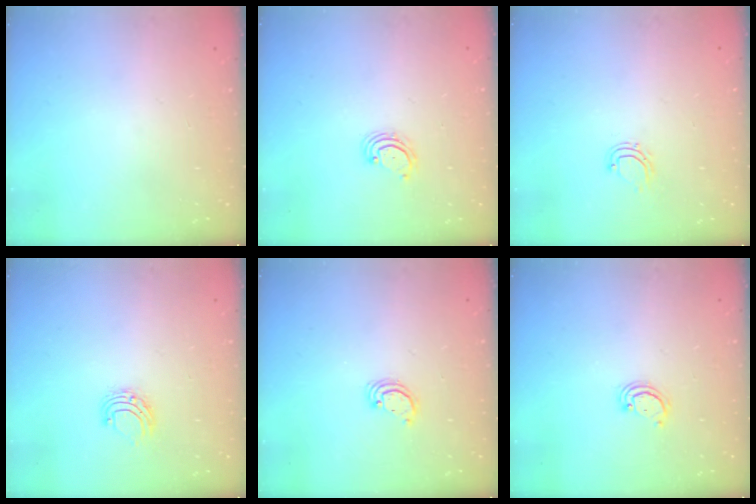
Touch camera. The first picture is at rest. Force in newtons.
{"total": 3.1, "press": 3.1, "slide": 0.4}
{"total": 4.7, "press": 4.6, "slide": 0.6}
{"total": 5.5, "press": 5.4, "slide": 0.6}
{"total": 2.8, "press": 2.8, "slide": 0.2}
{"total": 2.6, "press": 2.6, "slide": 0.3}